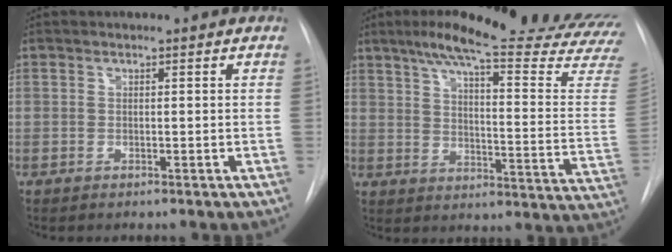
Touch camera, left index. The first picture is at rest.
{"total": 27.9, "force": [24.0, 1.0, 14.2], "torque": [-0.184, -0.098, 0.288]}